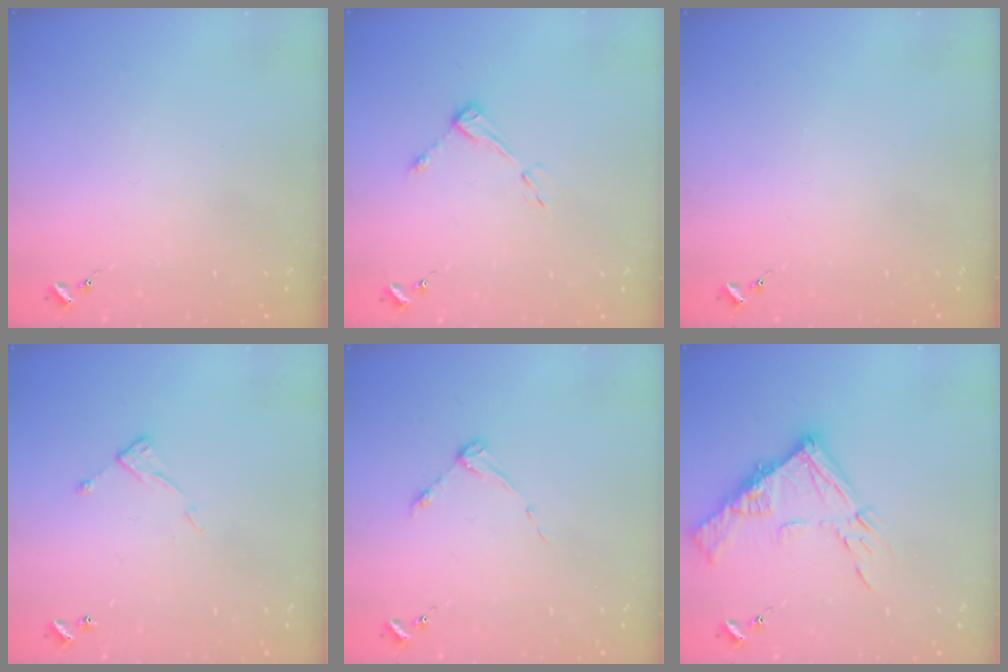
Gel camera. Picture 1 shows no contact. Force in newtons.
{"total": 6.0, "press": 5.9, "slide": 0.6}
{"total": 0.0}
{"total": 6.2, "press": 6.2, "slide": 0.4}
{"total": 3.7, "press": 3.7, "slide": 0.4}
{"total": 14.5, "press": 14.4, "slide": 1.6}